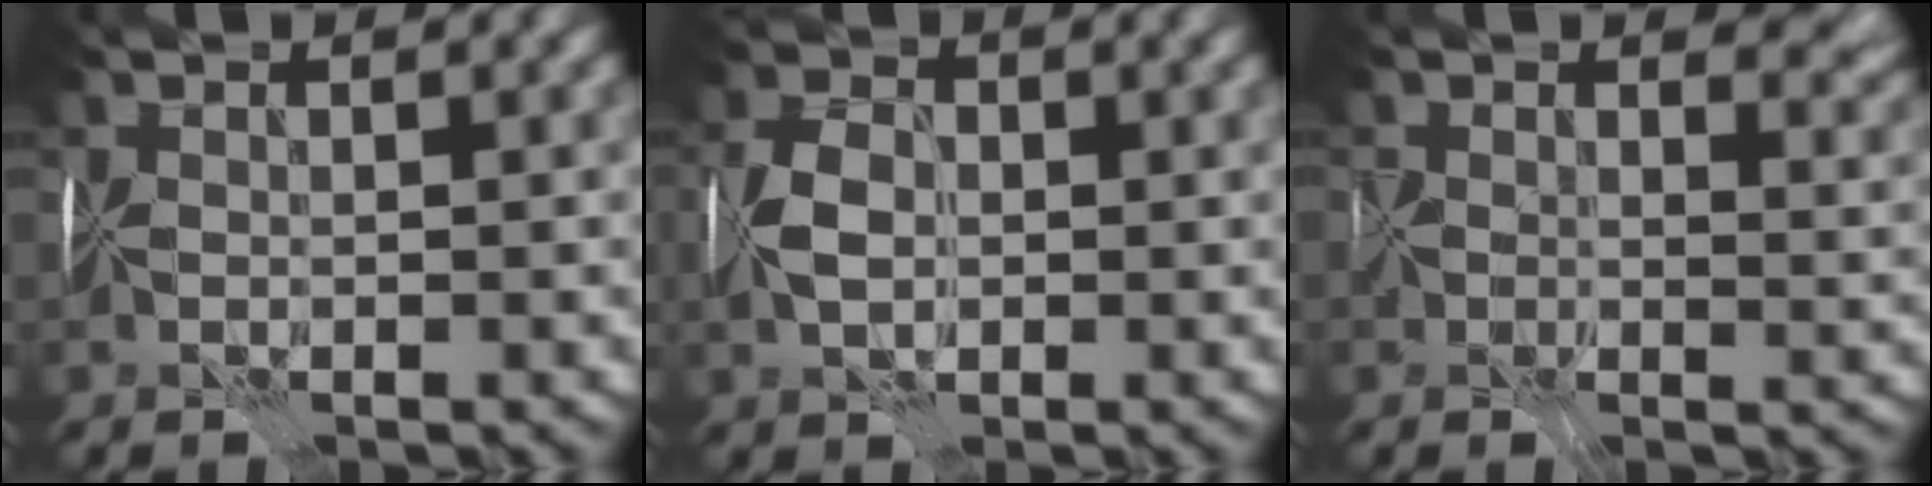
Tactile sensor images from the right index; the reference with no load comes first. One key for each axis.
{"total": 2.1, "fx": -0.8, "fy": 1.3, "fz": 1.4, "tx": -0.034, "ty": -0.005, "tz": -0.018}
{"total": 3.2, "fx": 1.9, "fy": 1.6, "fz": 2.0, "tx": -0.031, "ty": -0.021, "tz": 0.039}